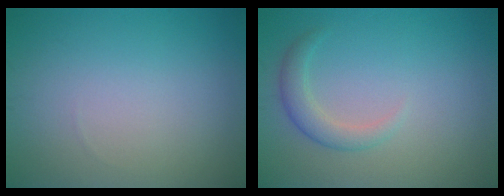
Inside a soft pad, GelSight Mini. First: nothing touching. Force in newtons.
{"total": 2.2, "press": 2.2, "slide": 0.1}